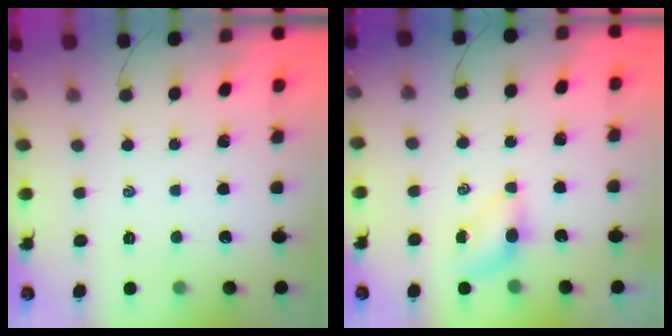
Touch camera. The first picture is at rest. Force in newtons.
{"total": 4.2, "press": 4.0, "slide": 1.1}